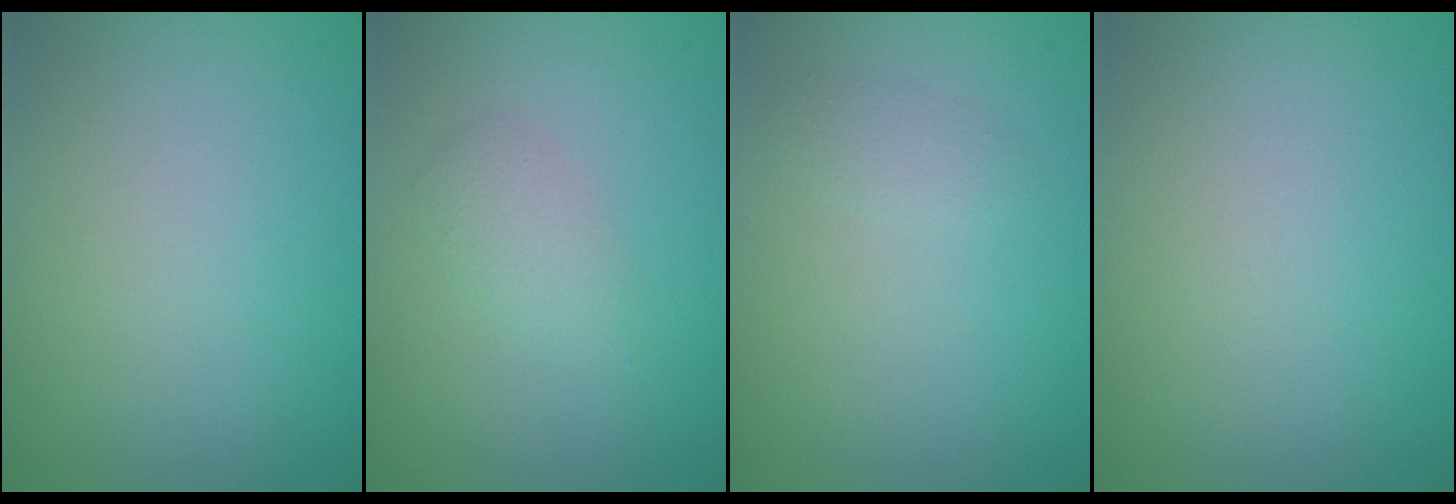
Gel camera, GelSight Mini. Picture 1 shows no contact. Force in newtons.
{"total": 1.7, "press": 1.7, "slide": 0.1}
{"total": 0.9, "press": 0.9, "slide": 0.0}
{"total": 0.0}